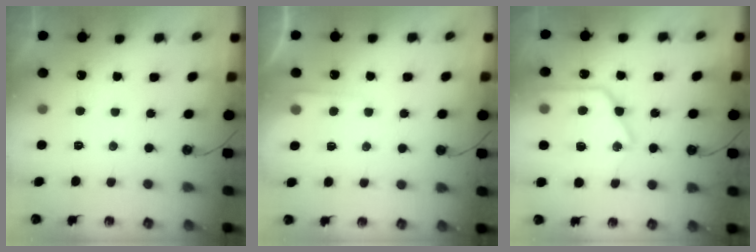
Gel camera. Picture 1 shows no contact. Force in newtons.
{"total": 5.1, "press": 5.1, "slide": 0.7}
{"total": 19.4, "press": 19.2, "slide": 2.1}